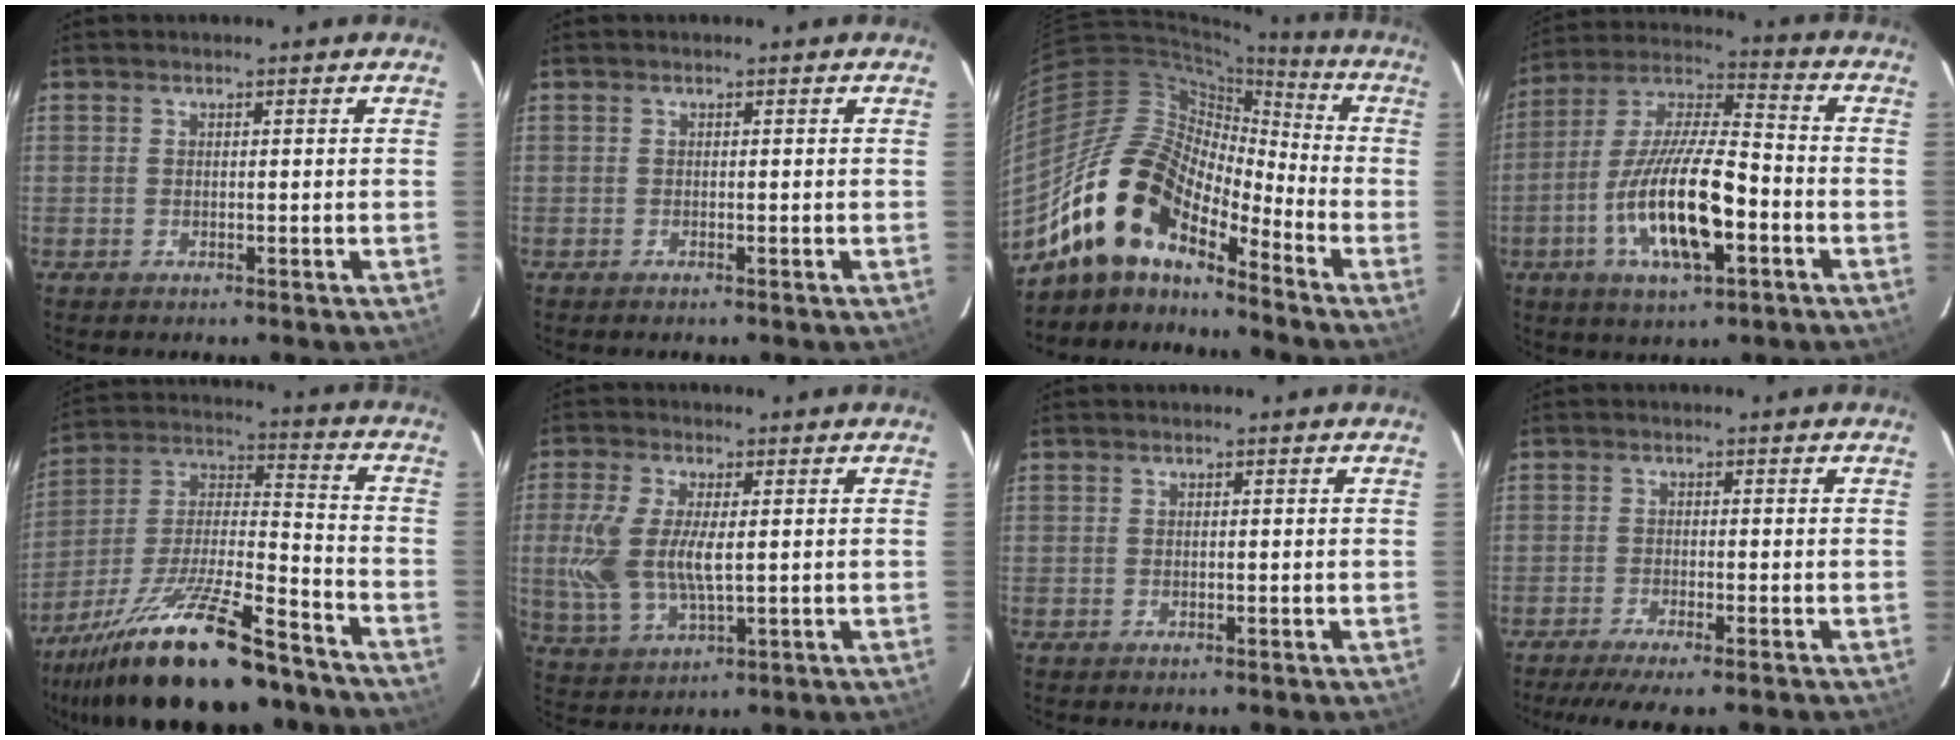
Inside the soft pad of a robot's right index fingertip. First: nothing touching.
{"total": 0.0}
{"total": 16.7, "force": [-12.9, 6.4, 8.5], "torque": [-0.150, 0.002, -0.254]}
{"total": 17.5, "force": [-5.8, 5.5, 15.6], "torque": [-0.312, -0.009, -0.107]}
{"total": 24.7, "force": [-18.2, 6.1, 15.6], "torque": [-0.287, -0.020, -0.289]}
{"total": 11.6, "force": [0.5, 5.3, 10.3], "torque": [-0.224, -0.004, 0.015]}
{"total": 0.0}
{"total": 7.4, "force": [-6.0, 0.6, 4.4], "torque": [-0.096, -0.024, -0.098]}